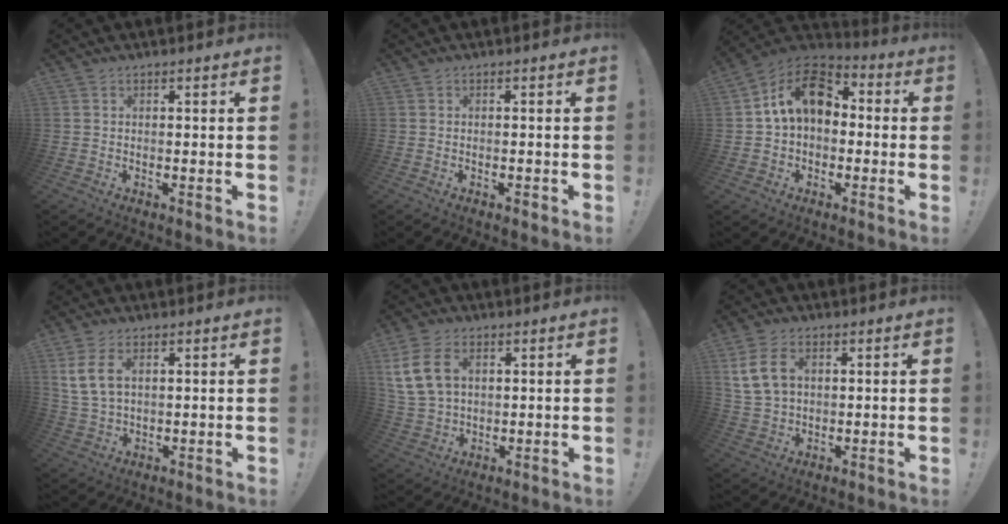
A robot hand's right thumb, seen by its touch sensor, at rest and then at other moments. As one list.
[{"total": 0.7, "force": [-0.5, 0.2, 0.5], "torque": [-0.010, 0.003, -0.008]}, {"total": 15.3, "force": [3.4, 10.2, 10.9], "torque": [-0.175, 0.014, 0.063]}, {"total": 8.0, "force": [3.4, 4.4, 5.8], "torque": [-0.114, -0.008, 0.065]}, {"total": 12.8, "force": [4.4, 8.6, 8.4], "torque": [-0.167, -0.002, 0.090]}, {"total": 10.3, "force": [3.4, 7.0, 6.7], "torque": [-0.123, 0.001, 0.068]}]